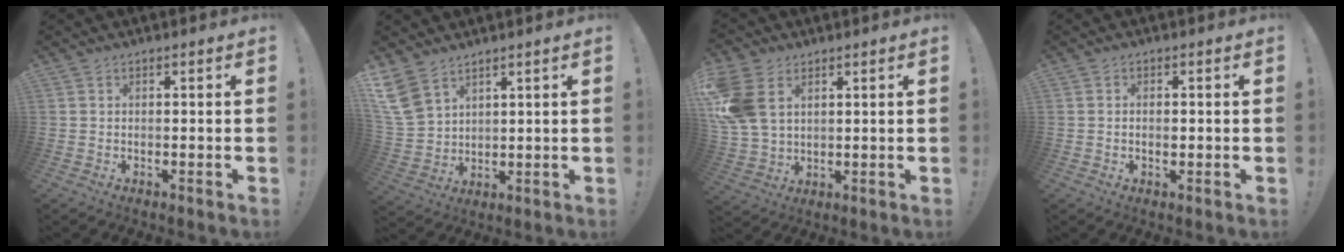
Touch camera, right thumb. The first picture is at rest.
{"total": 9.8, "force": [6.4, 5.9, 4.5], "torque": [-0.090, -0.033, 0.131]}
{"total": 12.7, "force": [4.4, 9.1, 7.7], "torque": [-0.157, -0.007, 0.091]}
{"total": 1.6, "force": [-0.3, 1.0, 1.2], "torque": [-0.020, 0.004, -0.007]}